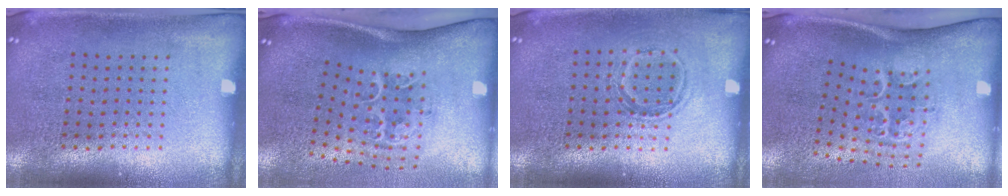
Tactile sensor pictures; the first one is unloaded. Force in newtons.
{"total": 2.2, "press": 1.4, "slide": 1.7}
{"total": 1.2, "press": 1.0, "slide": 0.6}
{"total": 2.2, "press": 1.3, "slide": 1.8}